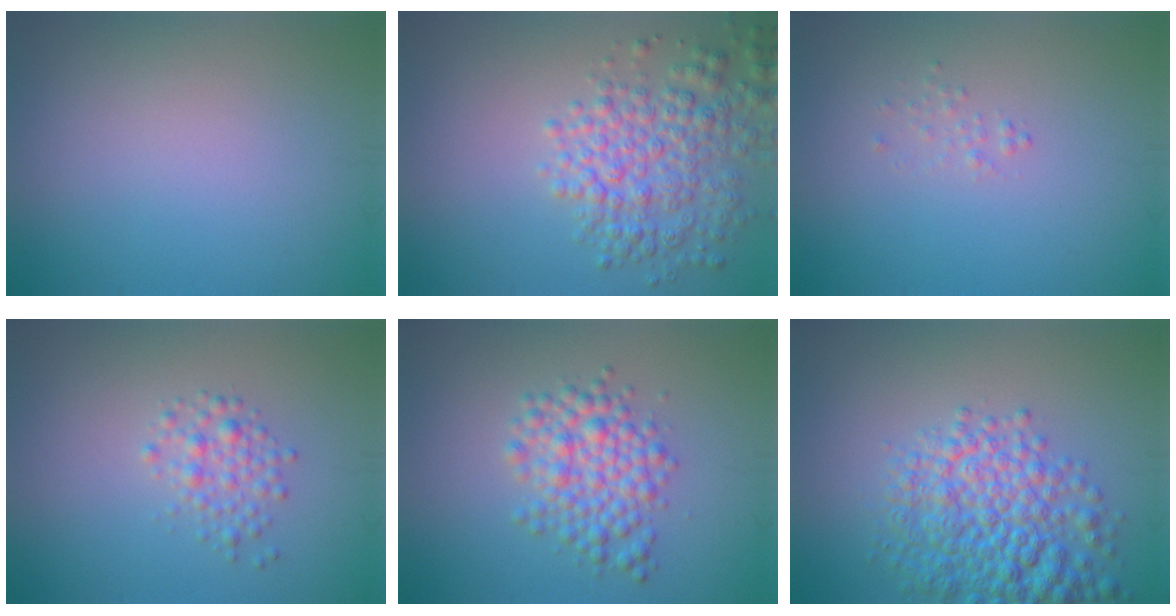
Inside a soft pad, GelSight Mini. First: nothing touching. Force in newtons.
{"total": 5.4, "press": 5.3, "slide": 0.2}
{"total": 0.7, "press": 0.7, "slide": 0.1}
{"total": 2.0, "press": 2.0, "slide": 0.1}
{"total": 4.5, "press": 4.5, "slide": 0.1}
{"total": 7.6, "press": 7.6, "slide": 0.3}